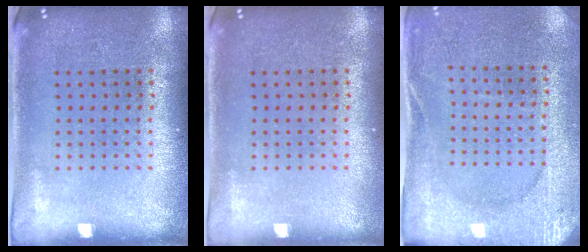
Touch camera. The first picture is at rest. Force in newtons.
{"total": 0.0}
{"total": 2.6, "press": 2.5, "slide": 0.5}